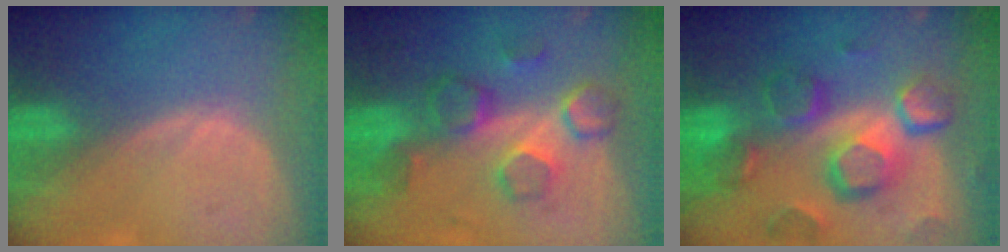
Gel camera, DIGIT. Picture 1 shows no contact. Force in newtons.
{"total": 8.7, "press": 7.9, "slide": 3.6}
{"total": 12.4, "press": 10.6, "slide": 6.3}